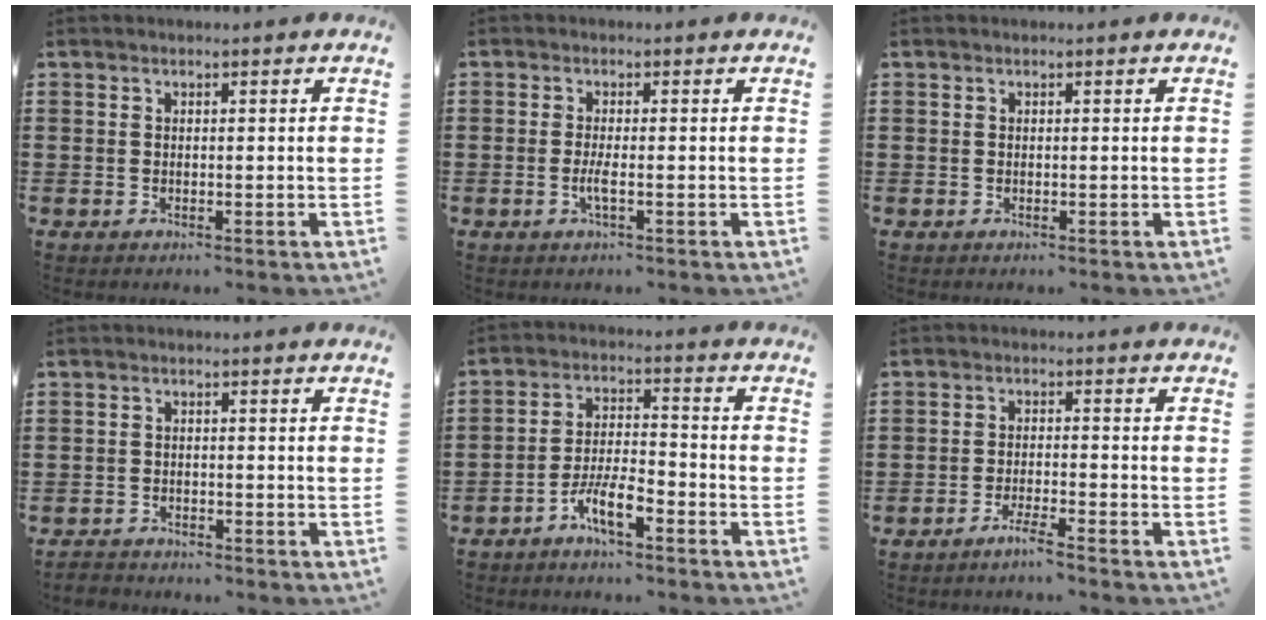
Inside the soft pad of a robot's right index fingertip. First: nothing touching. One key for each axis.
{"total": 2.4, "fx": -0.8, "fy": 0.1, "fz": 2.3, "tx": -0.047, "ty": -0.007, "tz": -0.017}
{"total": 0.0}
{"total": 1.6, "fx": -1.6, "fy": 0.3, "fz": -0.2, "tx": -0.002, "ty": 0.003, "tz": -0.036}
{"total": 6.0, "fx": -4.1, "fy": 1.4, "fz": 4.2, "tx": -0.097, "ty": 0.000, "tz": -0.083}
{"total": 2.9, "fx": -2.5, "fy": -0.3, "fz": 1.3, "tx": -0.029, "ty": -0.001, "tz": -0.049}